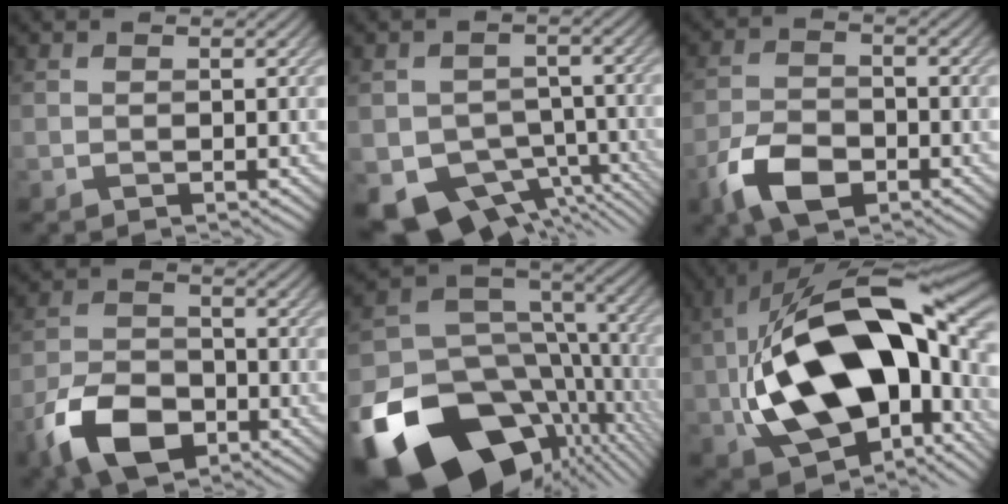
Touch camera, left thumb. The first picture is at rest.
{"total": 10.5, "force": [-6.1, 7.3, 4.5], "torque": [-0.075, -0.030, -0.087]}
{"total": 7.0, "force": [-4.1, 3.7, 4.3], "torque": [-0.092, -0.009, -0.085]}
{"total": 9.3, "force": [-5.4, 5.3, 5.5], "torque": [-0.123, -0.015, -0.109]}
{"total": 21.2, "force": [-10.1, 14.4, 11.9], "torque": [-0.236, -0.024, -0.127]}
{"total": 22.1, "force": [-1.7, 13.0, 17.8], "torque": [-0.364, -0.025, -0.018]}